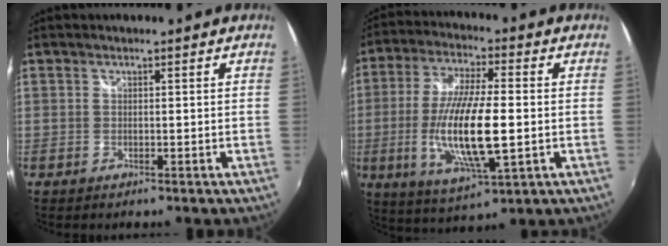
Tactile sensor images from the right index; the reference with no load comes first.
{"total": 16.4, "force": [-2.2, 4.0, 15.8], "torque": [-0.311, -0.015, -0.037]}